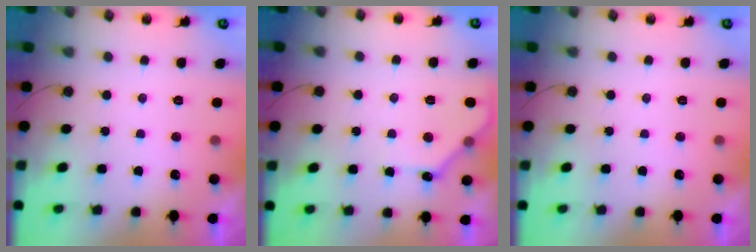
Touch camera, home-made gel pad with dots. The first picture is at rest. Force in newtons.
{"total": 8.9, "press": 8.9, "slide": 0.6}
{"total": 0.0}